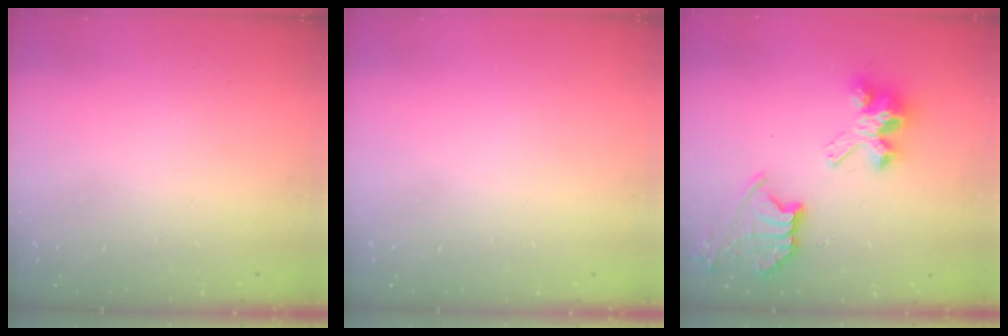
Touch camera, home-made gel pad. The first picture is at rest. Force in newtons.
{"total": 0.0}
{"total": 9.8, "press": 9.8, "slide": 0.7}